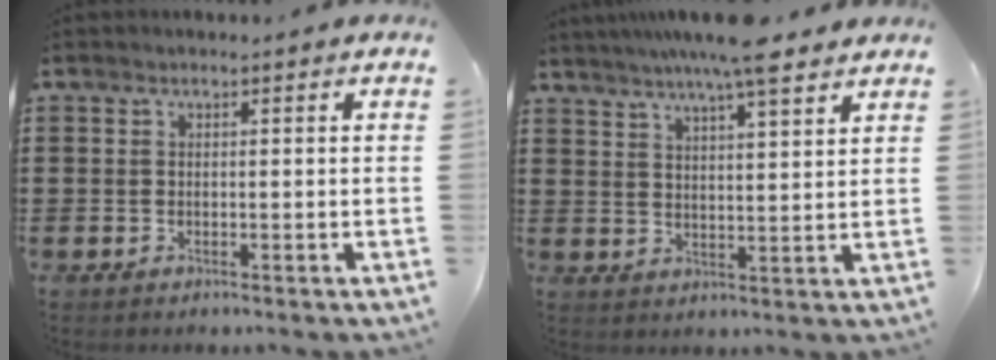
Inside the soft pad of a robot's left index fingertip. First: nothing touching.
{"total": 7.0, "force": [5.7, 0.4, 4.1], "torque": [-0.084, -0.011, 0.099]}